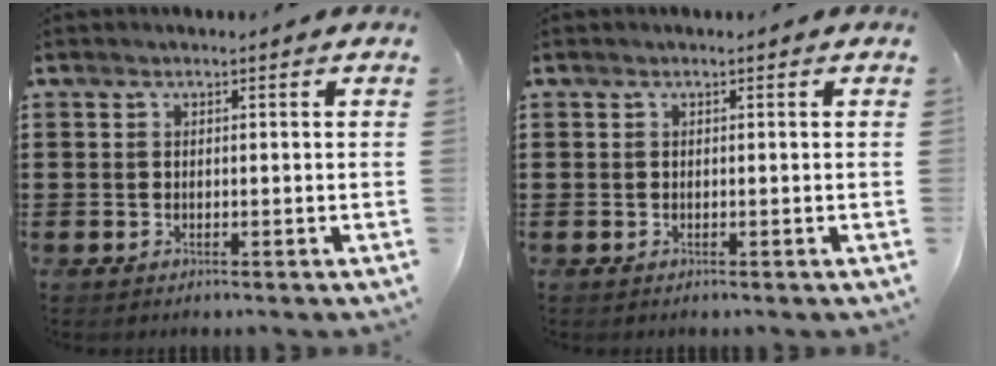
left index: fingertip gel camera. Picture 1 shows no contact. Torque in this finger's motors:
{"motor_torque": [0.00, 0.00, 0.00, 0.00]}